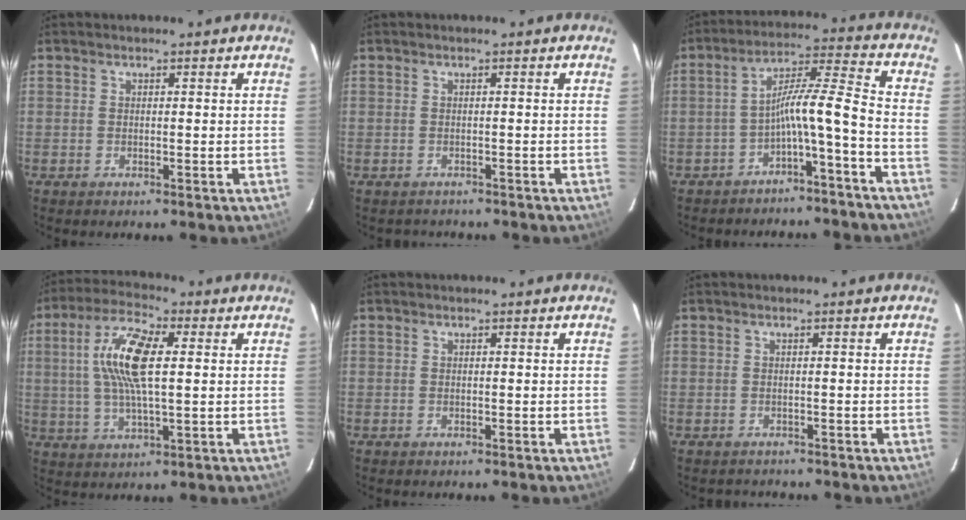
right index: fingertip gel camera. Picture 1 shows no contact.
{"total": 1.7, "force": [-1.6, 0.6, 0.0], "torque": [0.000, 0.003, -0.018]}
{"total": 8.4, "force": [-4.3, -0.6, 7.2], "torque": [-0.145, 0.013, -0.073]}
{"total": 12.2, "force": [2.1, 3.8, 11.4], "torque": [-0.227, 0.015, 0.037]}
{"total": 0.0}
{"total": 1.7, "force": [-1.6, 0.5, -0.1], "torque": [0.002, 0.003, -0.019]}